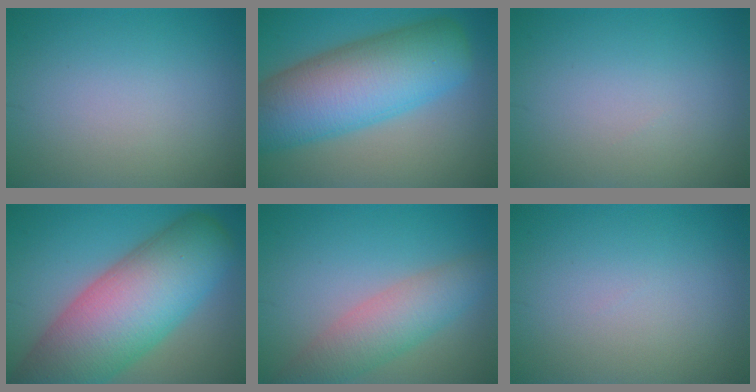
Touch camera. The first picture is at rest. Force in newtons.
{"total": 11.8, "press": 11.8, "slide": 0.3}
{"total": 0.0}
{"total": 13.9, "press": 13.9, "slide": 0.7}
{"total": 4.7, "press": 4.7, "slide": 0.2}
{"total": 0.0}